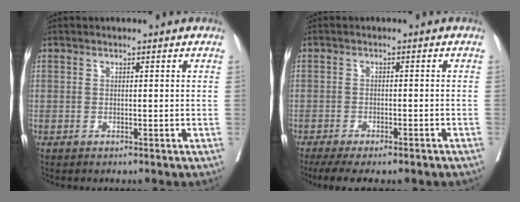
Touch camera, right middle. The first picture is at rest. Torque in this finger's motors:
{"motor_torque": [1.07, -1.07, 0.18, 0.06]}